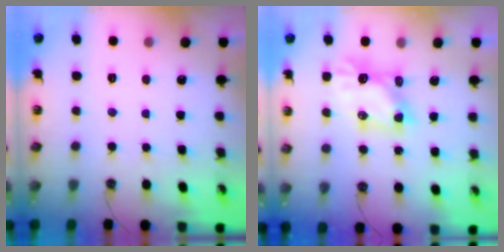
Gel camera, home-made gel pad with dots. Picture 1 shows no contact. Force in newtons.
{"total": 6.3, "press": 6.3, "slide": 0.2}